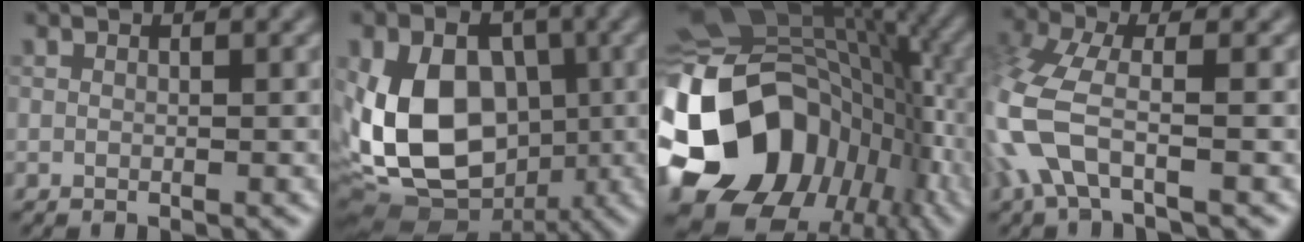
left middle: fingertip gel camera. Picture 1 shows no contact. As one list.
[{"total": 12.8, "force": [-1.5, 9.1, 8.9], "torque": [-0.177, 0.000, -0.041]}, {"total": 19.0, "force": [-5.0, 14.4, 11.3], "torque": [-0.248, -0.020, -0.087]}, {"total": 6.2, "force": [-2.1, 2.8, 5.1], "torque": [-0.139, 0.002, -0.059]}]